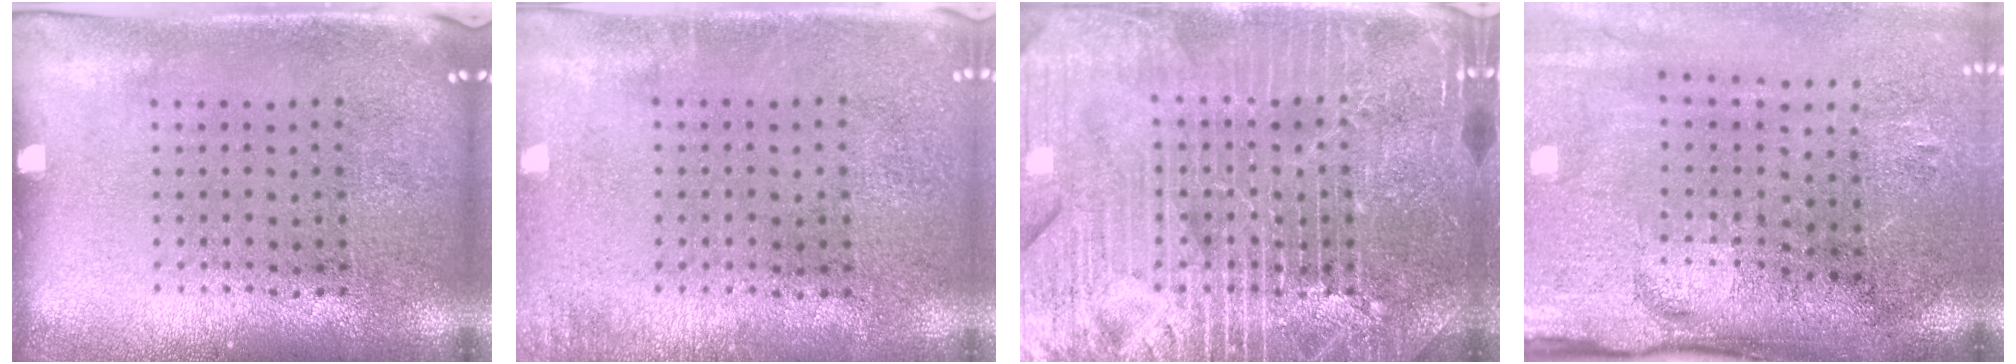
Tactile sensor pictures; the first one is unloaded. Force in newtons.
{"total": 0.8, "press": 0.8, "slide": 0.1}
{"total": 7.0, "press": 6.9, "slide": 0.9}
{"total": 4.5, "press": 3.6, "slide": 2.6}